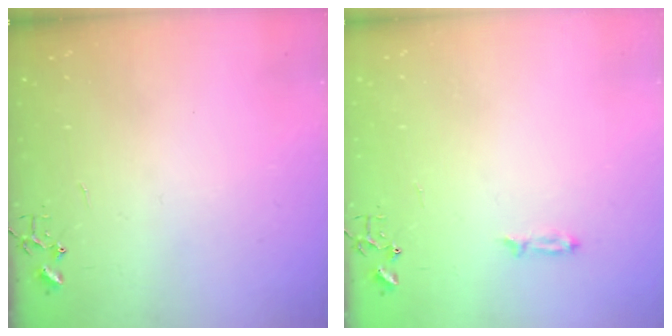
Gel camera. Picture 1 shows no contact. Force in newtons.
{"total": 3.4, "press": 3.3, "slide": 0.5}